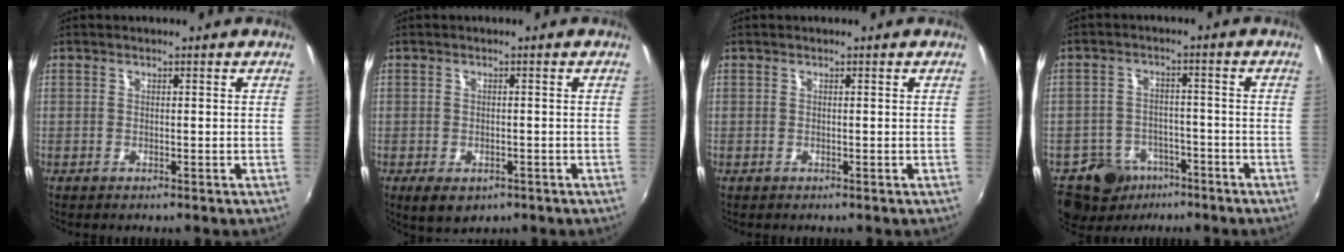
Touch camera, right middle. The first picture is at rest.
{"total": 4.5, "force": [-2.3, 2.7, 2.8], "torque": [-0.057, -0.018, -0.032]}
{"total": 0.0}
{"total": 8.7, "force": [-5.7, 6.3, 1.6], "torque": [-0.049, 0.019, -0.084]}